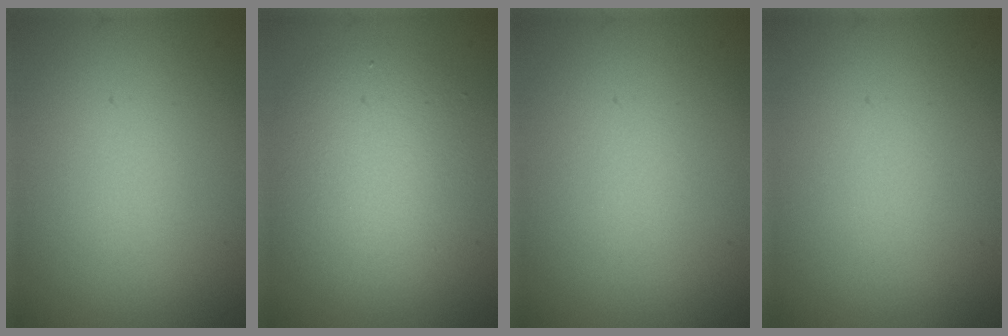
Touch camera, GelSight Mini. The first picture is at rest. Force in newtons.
{"total": 5.2, "press": 5.2, "slide": 0.2}
{"total": 0.0}
{"total": 0.0}